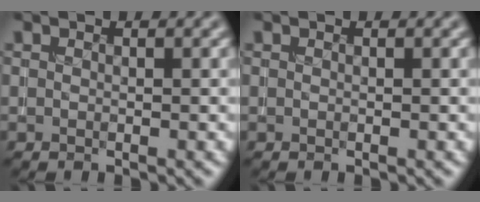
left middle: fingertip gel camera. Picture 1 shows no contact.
{"total": 0.0}